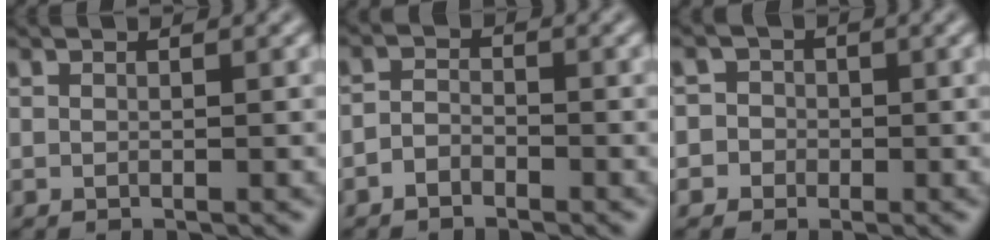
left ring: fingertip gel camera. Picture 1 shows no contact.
{"total": 1.6, "force": [-1.2, 0.9, 0.7], "torque": [-0.011, 0.006, -0.029]}
{"total": 3.9, "force": [-0.8, 3.8, 0.5], "torque": [0.032, 0.019, -0.044]}